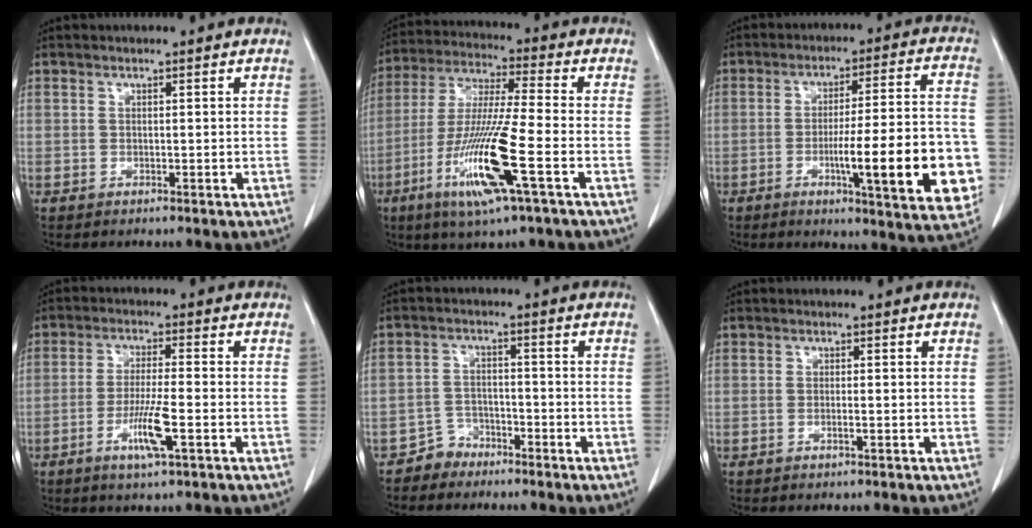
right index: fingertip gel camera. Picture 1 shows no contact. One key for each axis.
{"total": 15.1, "fx": -5.7, "fy": 0.0, "fz": 13.9, "tx": -0.288, "ty": -0.024, "tz": -0.111}
{"total": 18.0, "fx": -4.7, "fy": 2.3, "fz": 17.2, "tx": -0.191, "ty": 0.011, "tz": -0.057}
{"total": 6.7, "fx": -2.7, "fy": 0.1, "fz": 6.1, "tx": -0.119, "ty": -0.012, "tz": -0.051}
{"total": 3.4, "fx": -2.7, "fy": 2.1, "fz": -0.4, "tx": 0.006, "ty": 0.011, "tz": -0.049}
{"total": 0.7, "fx": -0.3, "fy": -0.1, "fz": 0.6, "tx": -0.014, "ty": 0.000, "tz": -0.005}